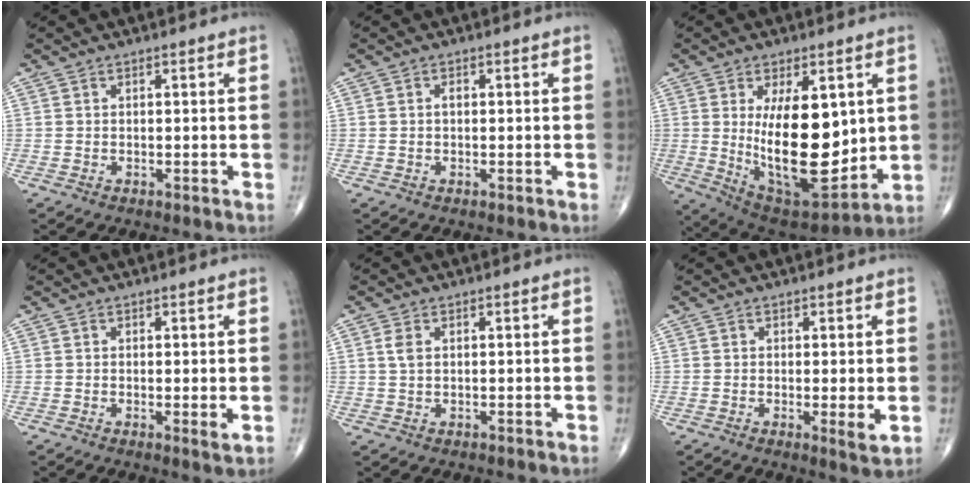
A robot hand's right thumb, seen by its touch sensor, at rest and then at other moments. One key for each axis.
{"total": 0.9, "fx": 0.0, "fy": 0.6, "fz": 0.8, "tx": -0.007, "ty": 0.004, "tz": -0.001}
{"total": 20.8, "fx": 1.7, "fy": 9.6, "fz": 18.3, "tx": -0.265, "ty": -0.041, "tz": 0.051}
{"total": 1.8, "fx": 0.1, "fy": 0.3, "fz": 1.8, "tx": -0.033, "ty": -0.009, "tz": -0.002}
{"total": 2.3, "fx": 0.7, "fy": 1.3, "fz": 1.7, "tx": -0.035, "ty": 0.004, "tz": 0.015}
{"total": 3.1, "fx": -0.1, "fy": 0.5, "fz": 3.0, "tx": -0.052, "ty": -0.014, "tz": -0.007}